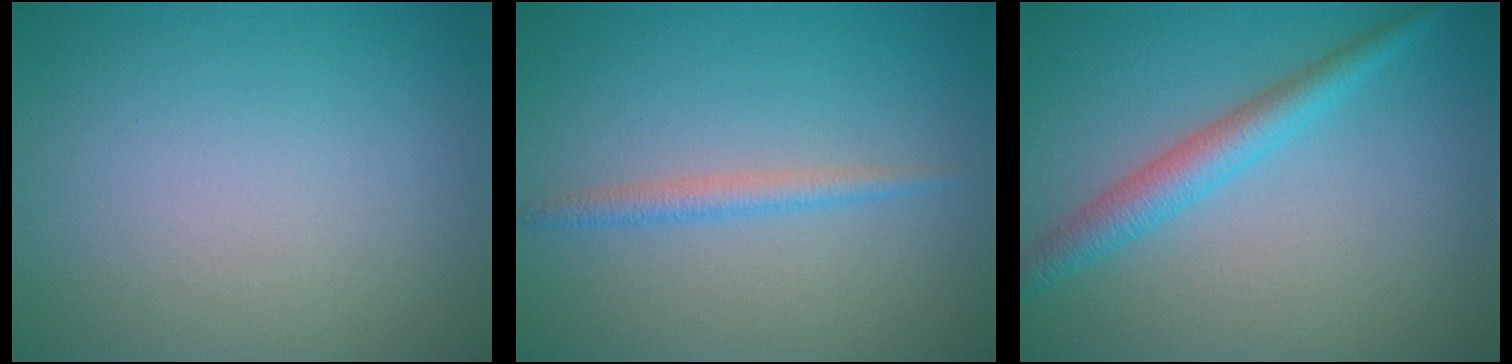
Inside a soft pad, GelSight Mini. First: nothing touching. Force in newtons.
{"total": 1.6, "press": 1.6, "slide": 0.1}
{"total": 3.2, "press": 3.2, "slide": 0.1}